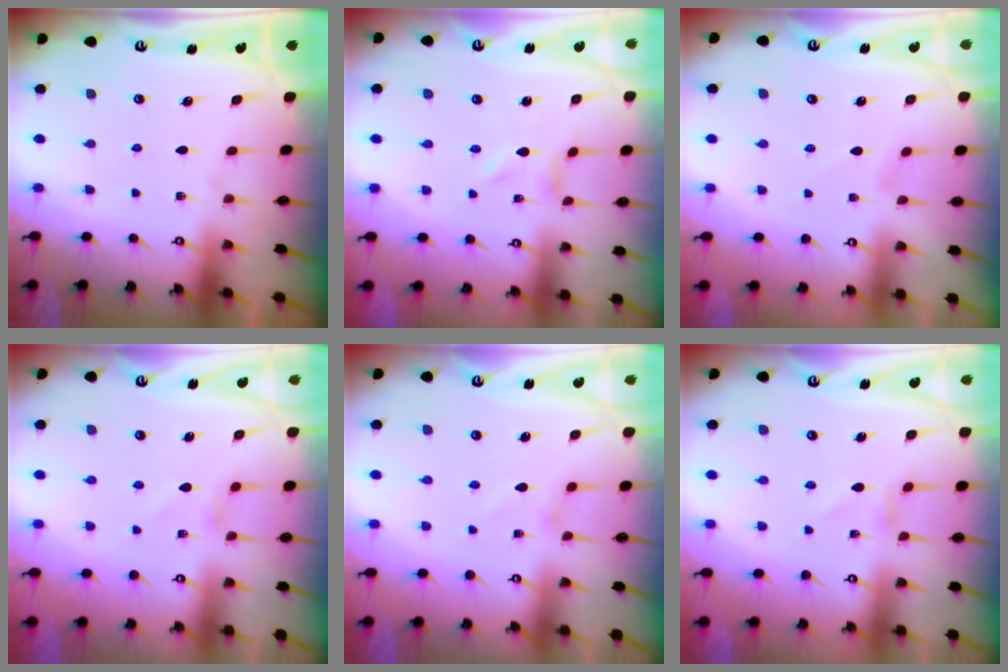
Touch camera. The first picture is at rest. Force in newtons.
{"total": 0.5, "press": 0.5, "slide": 0.2}
{"total": 0.9, "press": 0.9, "slide": 0.1}
{"total": 2.1, "press": 2.1, "slide": 0.4}
{"total": 2.5, "press": 2.5, "slide": 0.4}
{"total": 2.8, "press": 2.8, "slide": 0.3}